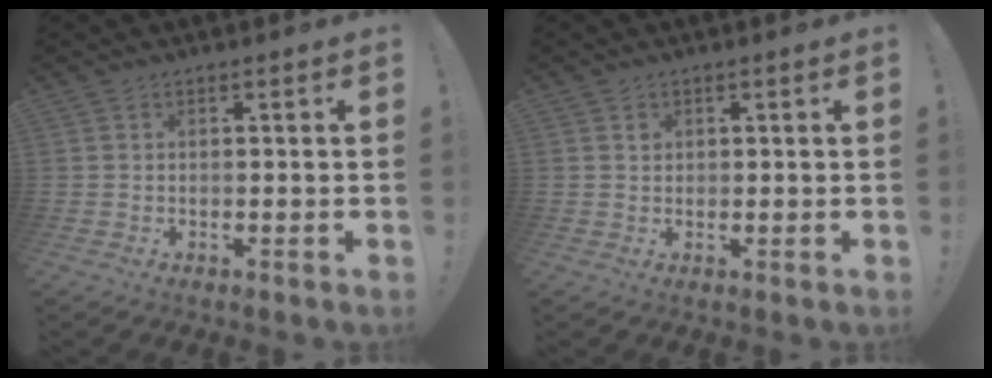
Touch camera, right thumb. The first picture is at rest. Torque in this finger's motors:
{"motor_torque": [-0.04, 0.00, -0.52, -0.27, -0.02]}